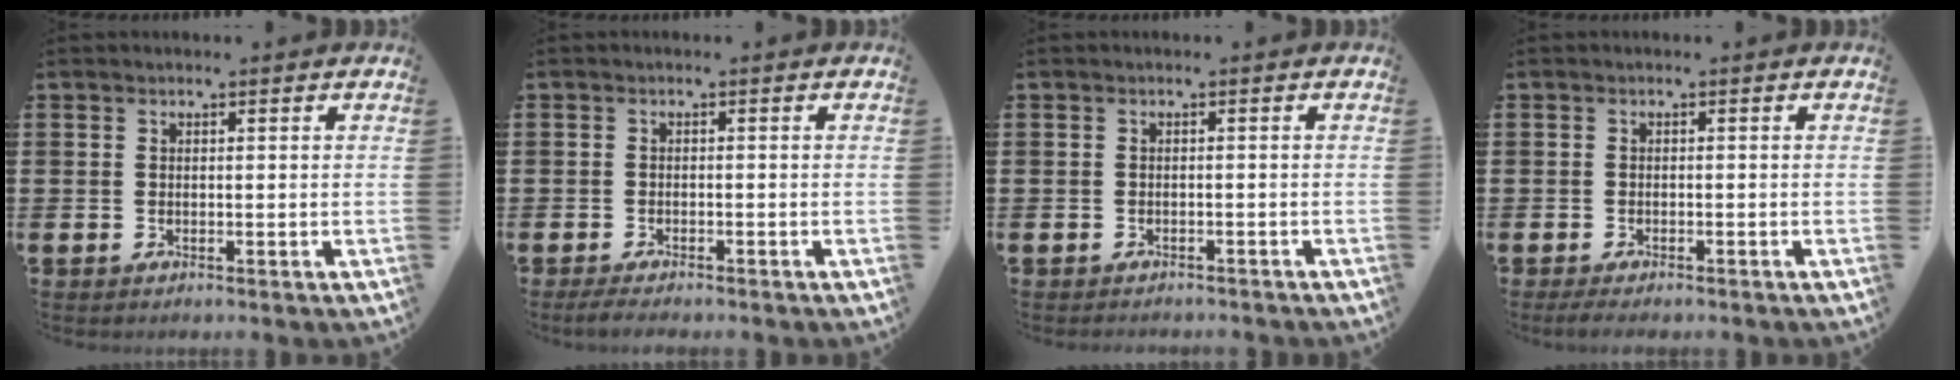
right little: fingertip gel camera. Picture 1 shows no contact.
{"total": 1.4, "force": [-1.1, 0.2, 0.8], "torque": [-0.014, 0.001, -0.022]}
{"total": 0.6, "force": [-0.6, 0.0, -0.1], "torque": [-0.001, 0.001, -0.013]}
{"total": 1.2, "force": [-0.8, 0.3, 0.8], "torque": [-0.014, -0.001, -0.017]}